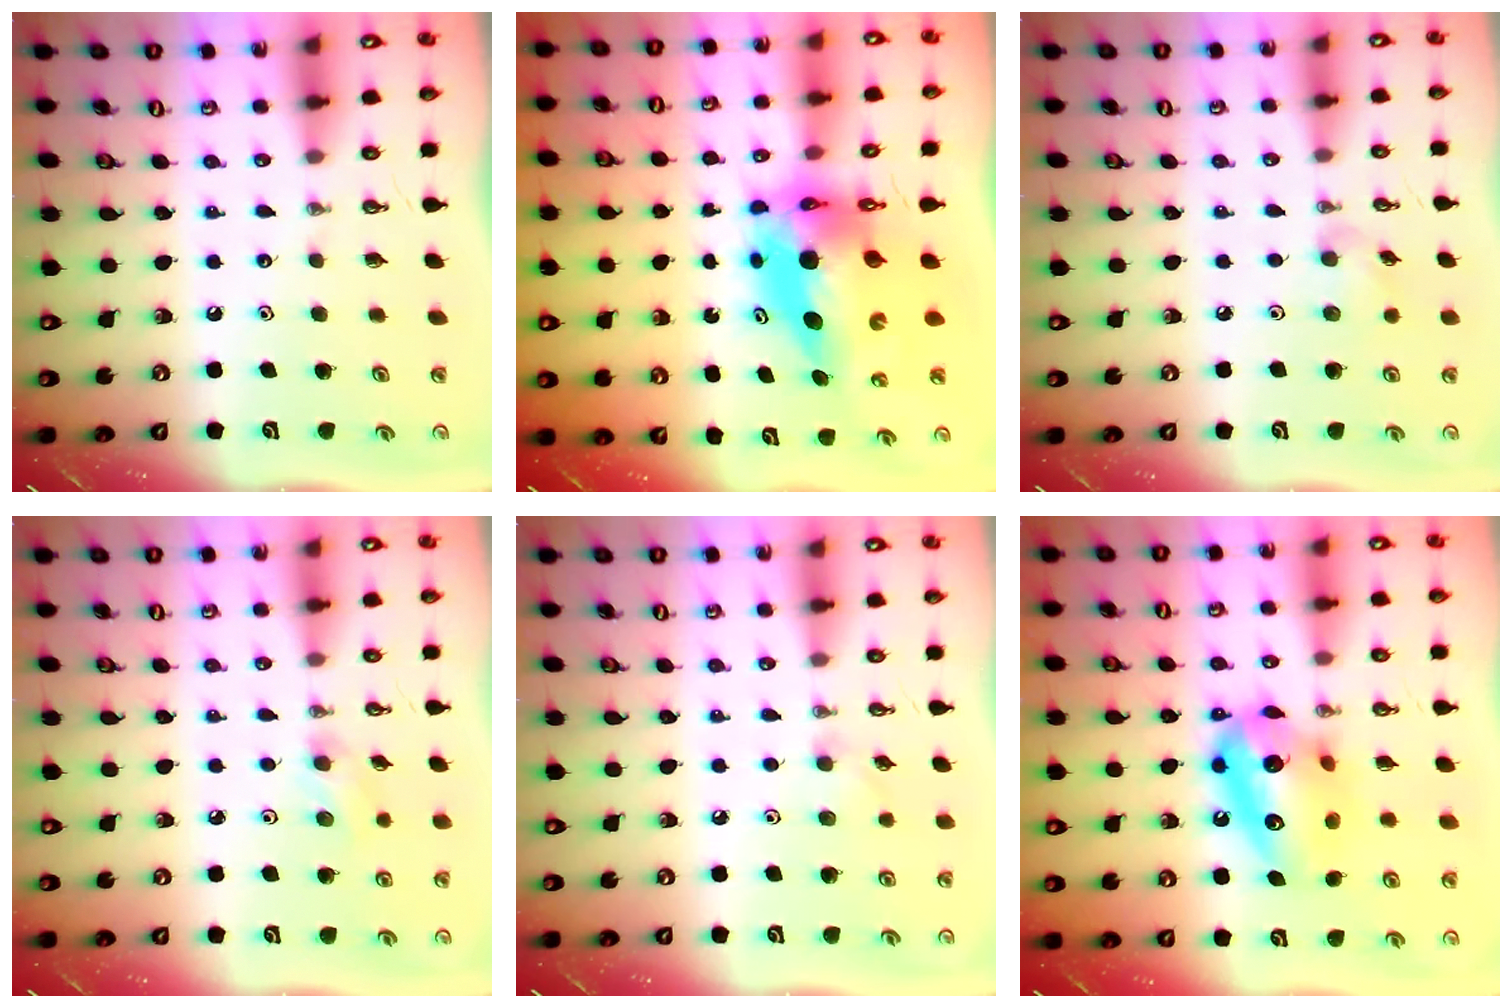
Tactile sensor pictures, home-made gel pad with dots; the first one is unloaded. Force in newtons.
{"total": 12.0, "press": 12.0, "slide": 1.0}
{"total": 5.2, "press": 5.2, "slide": 0.3}
{"total": 6.8, "press": 5.6, "slide": 3.8}
{"total": 4.2, "press": 4.1, "slide": 1.0}
{"total": 14.7, "press": 14.6, "slide": 1.6}